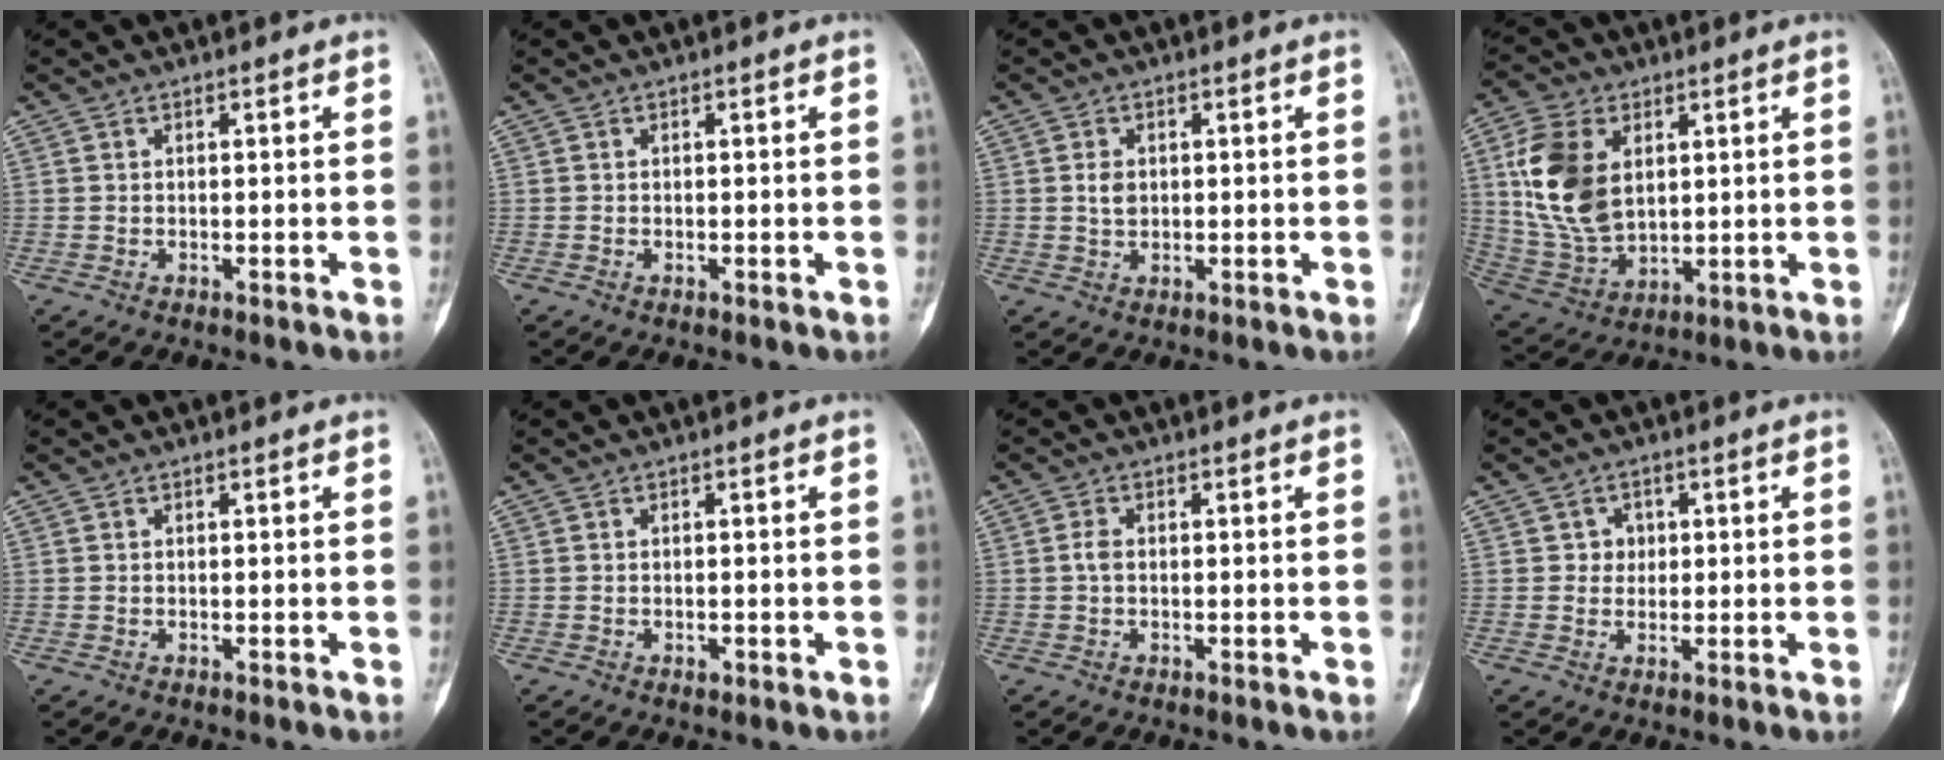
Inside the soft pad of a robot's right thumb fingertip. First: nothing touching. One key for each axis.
{"total": 0.0}
{"total": 2.4, "fx": 0.4, "fy": 1.8, "fz": 1.6, "tx": -0.018, "ty": -0.001, "tz": 0.008}
{"total": 15.3, "fx": 3.7, "fy": 9.8, "fz": 11.1, "tx": -0.210, "ty": -0.013, "tz": 0.082}
{"total": 0.0}
{"total": 1.0, "fx": -0.5, "fy": 0.5, "fz": 0.7, "tx": -0.010, "ty": 0.003, "tz": -0.006}
{"total": 1.5, "fx": 0.0, "fy": 0.9, "fz": 1.3, "tx": -0.025, "ty": 0.001, "tz": -0.003}
{"total": 2.6, "fx": 0.5, "fy": 2.4, "fz": 0.8, "tx": 0.008, "ty": 0.002, "tz": 0.004}